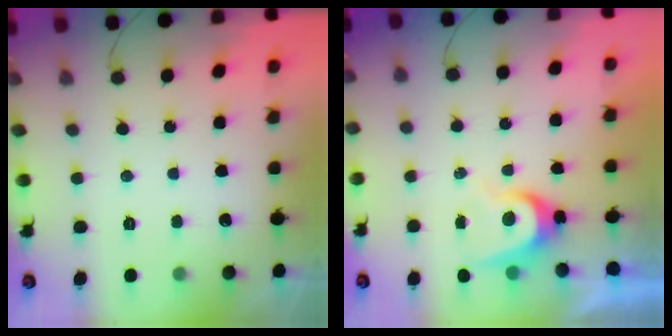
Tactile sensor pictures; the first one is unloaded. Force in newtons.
{"total": 6.2, "press": 6.1, "slide": 0.7}